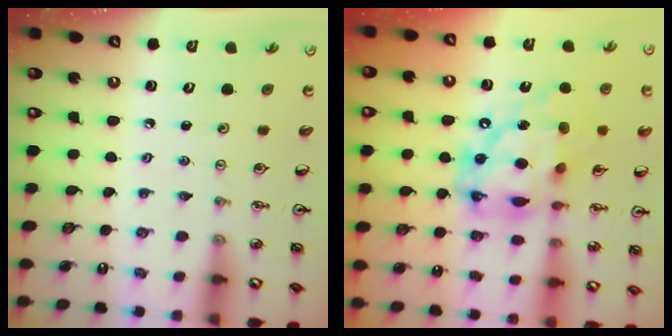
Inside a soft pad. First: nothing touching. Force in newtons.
{"total": 18.5, "press": 18.4, "slide": 1.7}